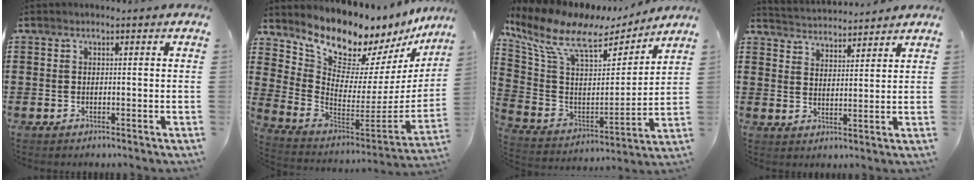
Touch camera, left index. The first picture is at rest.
{"total": 9.0, "force": [8.6, 2.4, 1.2], "torque": [-0.074, -0.086, 0.148]}
{"total": 11.6, "force": [7.6, 4.8, 7.4], "torque": [-0.172, -0.035, 0.129]}
{"total": 3.2, "force": [3.2, 0.0, -0.4], "torque": [-0.006, -0.017, 0.055]}